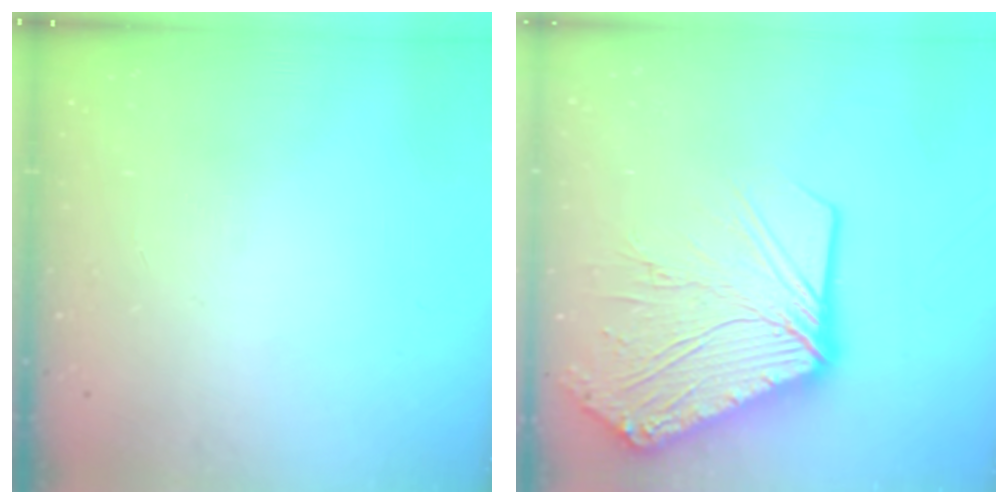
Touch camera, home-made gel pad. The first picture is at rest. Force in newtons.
{"total": 21.3, "press": 21.2, "slide": 2.4}